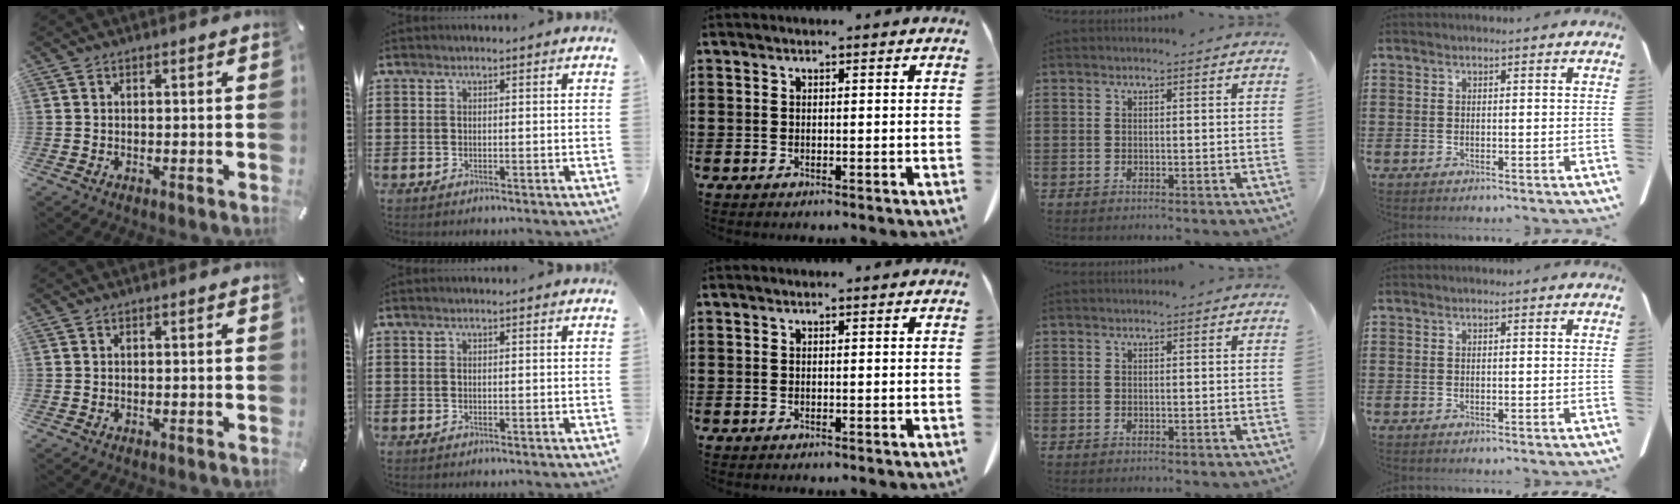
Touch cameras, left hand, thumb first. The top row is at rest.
{}